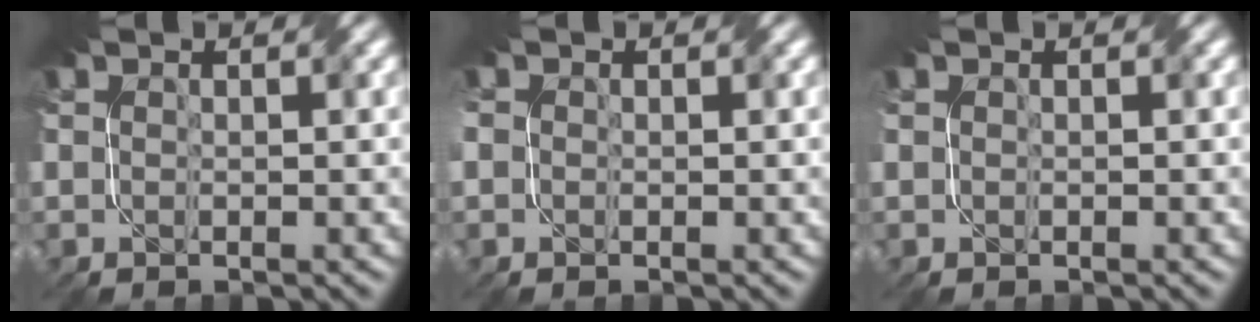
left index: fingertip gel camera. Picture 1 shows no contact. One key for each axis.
{"total": 1.7, "fx": -0.1, "fy": 1.5, "fz": 0.7, "tx": -0.010, "ty": 0.001, "tz": -0.001}
{"total": 0.0}